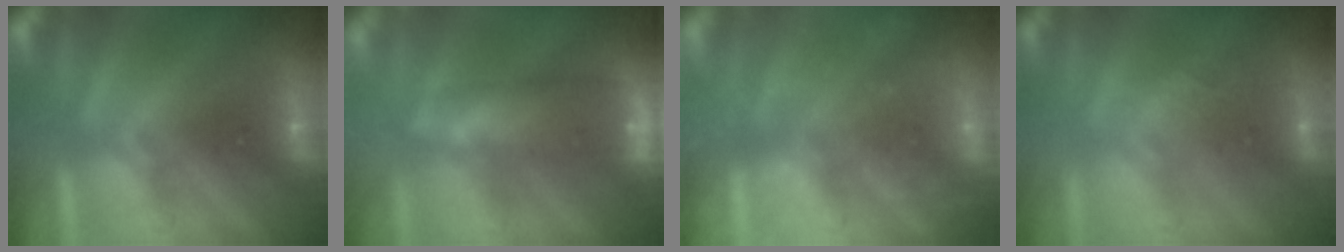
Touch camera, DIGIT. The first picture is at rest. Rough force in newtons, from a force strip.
{"total": 7.4}
{"total": 2.4}
{"total": 1.1}